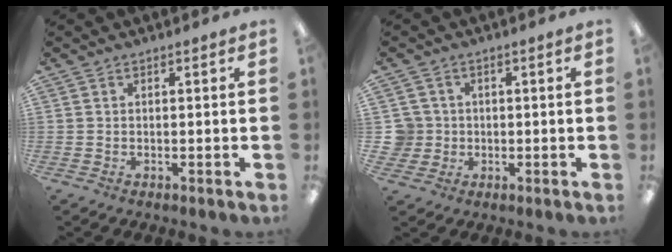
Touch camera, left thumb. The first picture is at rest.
{"total": 4.8, "force": [0.3, 4.7, 0.8], "torque": [-0.032, 0.011, 0.007]}